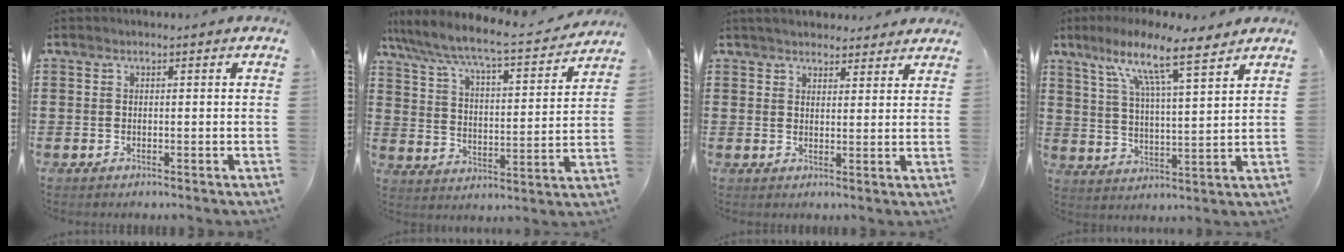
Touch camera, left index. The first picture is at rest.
{"total": 6.6, "force": [5.9, 0.2, 2.9], "torque": [-0.086, -0.044, 0.093]}
{"total": 3.4, "force": [3.2, 0.8, 0.6], "torque": [-0.020, -0.004, 0.060]}
{"total": 10.9, "force": [8.0, 1.4, 7.2], "torque": [-0.146, -0.036, 0.134]}